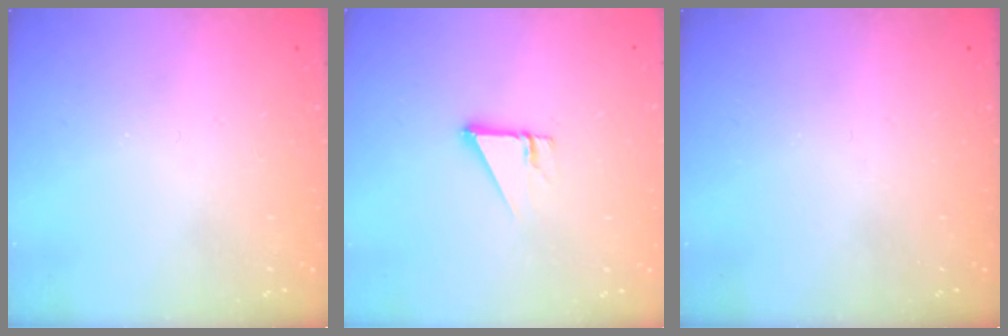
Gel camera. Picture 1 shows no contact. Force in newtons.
{"total": 2.7, "press": 2.7, "slide": 0.2}
{"total": 0.0}